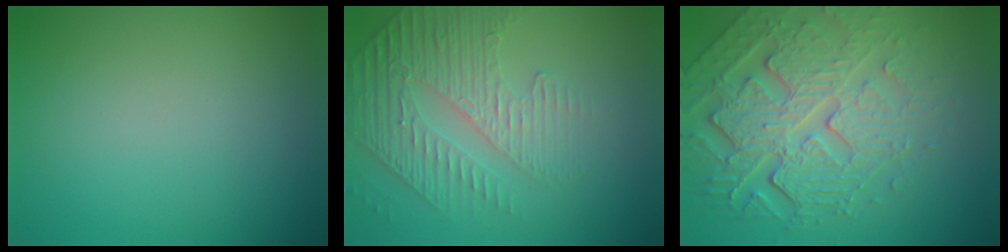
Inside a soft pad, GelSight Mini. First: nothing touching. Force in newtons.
{"total": 4.9, "press": 3.3, "slide": 3.6}
{"total": 7.8, "press": 5.5, "slide": 5.5}